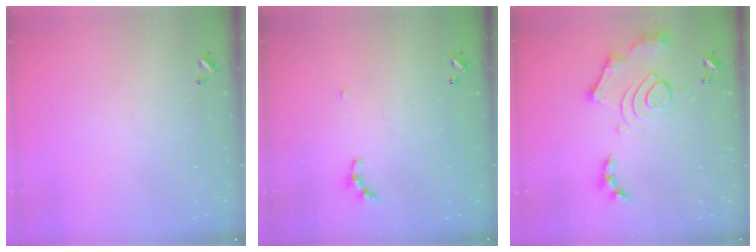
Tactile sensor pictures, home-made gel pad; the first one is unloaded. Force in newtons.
{"total": 4.9, "press": 4.9, "slide": 0.5}
{"total": 14.9, "press": 14.9, "slide": 1.1}